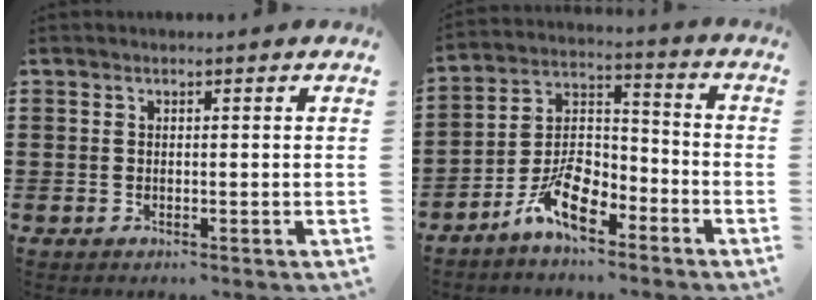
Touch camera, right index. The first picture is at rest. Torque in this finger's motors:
{"motor_torque": [1.12, 1.02, 0.59, 0.19]}